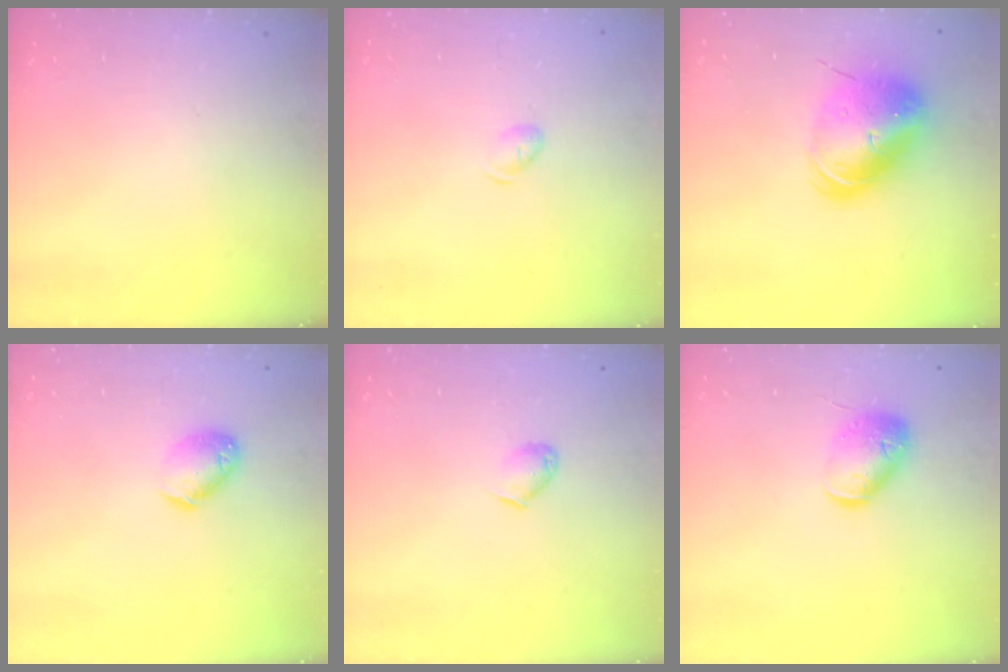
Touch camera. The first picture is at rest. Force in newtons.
{"total": 5.1, "press": 5.0, "slide": 1.0}
{"total": 13.6, "press": 13.4, "slide": 2.4}
{"total": 9.2, "press": 9.1, "slide": 1.4}
{"total": 3.5, "press": 3.4, "slide": 0.6}
{"total": 11.3, "press": 11.1, "slide": 1.6}